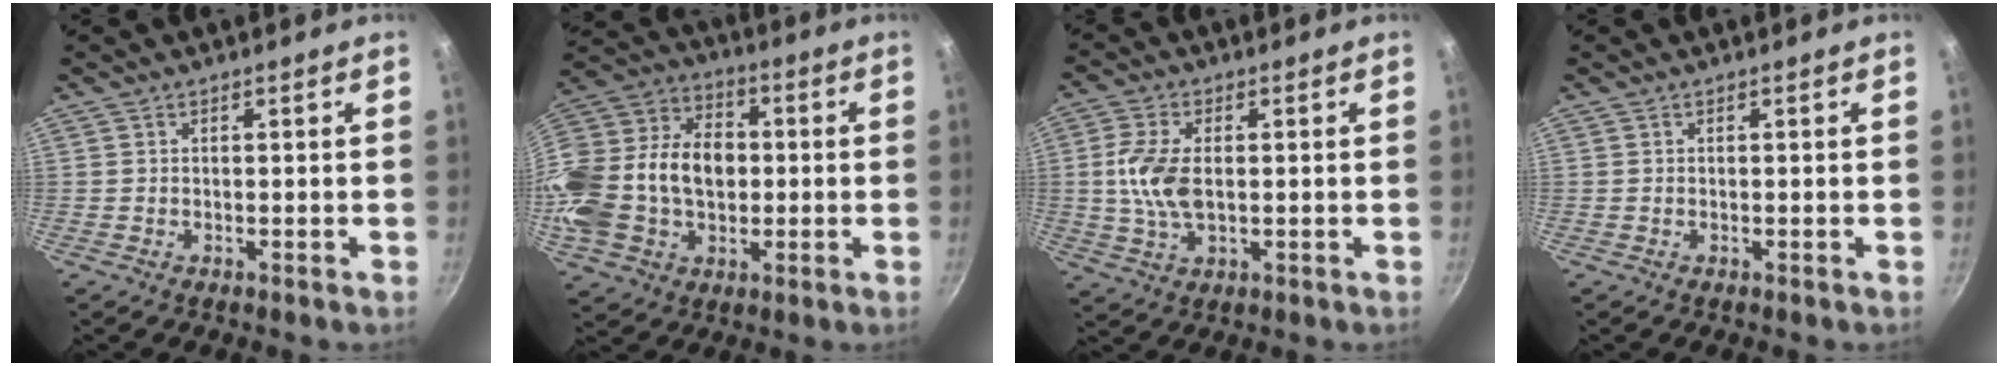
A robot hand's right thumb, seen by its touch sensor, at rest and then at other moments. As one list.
[{"total": 24.1, "force": [-1.1, 17.6, 16.5], "torque": [-0.316, 0.049, -0.022]}, {"total": 8.8, "force": [0.3, 5.0, 7.3], "torque": [-0.146, 0.003, 0.004]}, {"total": 0.0}]